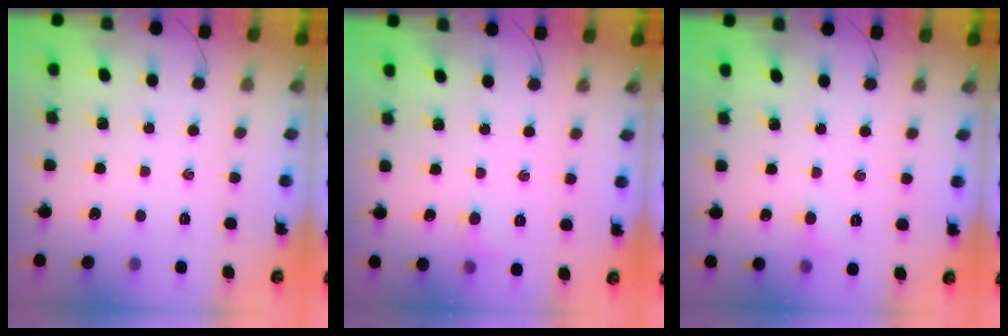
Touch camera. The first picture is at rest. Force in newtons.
{"total": 4.2, "press": 4.0, "slide": 1.3}
{"total": 3.5, "press": 3.3, "slide": 1.1}